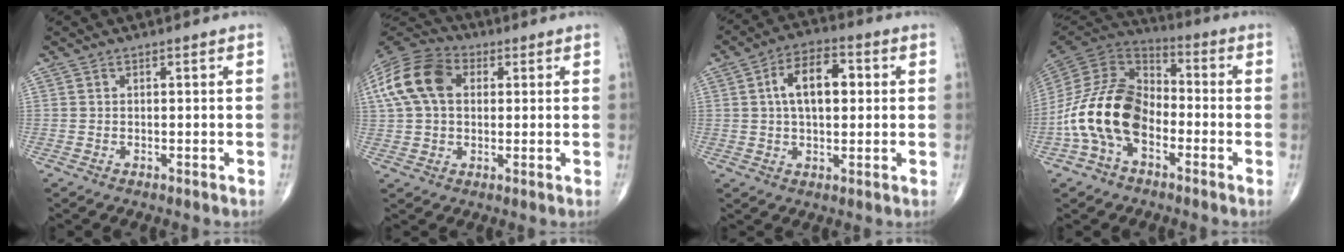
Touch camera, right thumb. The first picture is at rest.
{"total": 14.4, "force": [3.2, 9.9, 10.0], "torque": [-0.197, 0.026, 0.051]}
{"total": 10.5, "force": [1.9, 5.7, 8.6], "torque": [-0.132, 0.016, 0.026]}
{"total": 17.2, "force": [-5.1, 11.0, 12.1], "torque": [-0.231, 0.055, -0.107]}